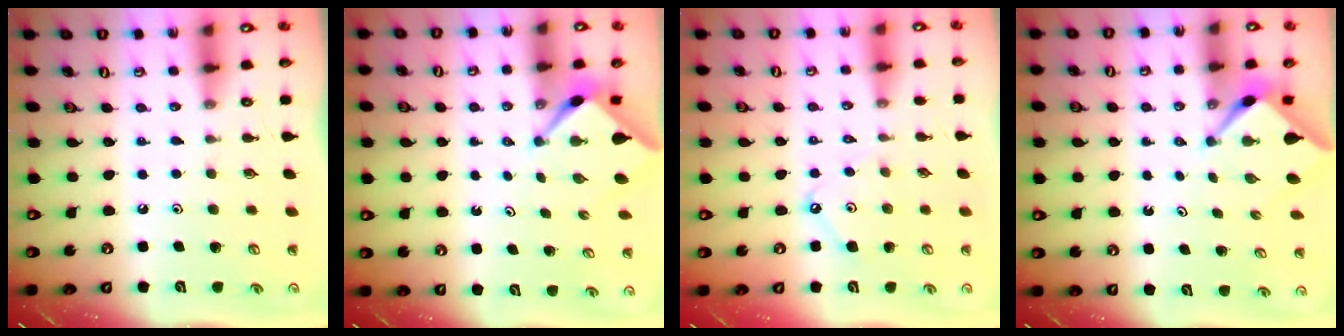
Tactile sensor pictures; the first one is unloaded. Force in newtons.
{"total": 2.4, "press": 2.4, "slide": 0.3}
{"total": 4.6, "press": 4.5, "slide": 0.6}
{"total": 2.4, "press": 2.4, "slide": 0.3}